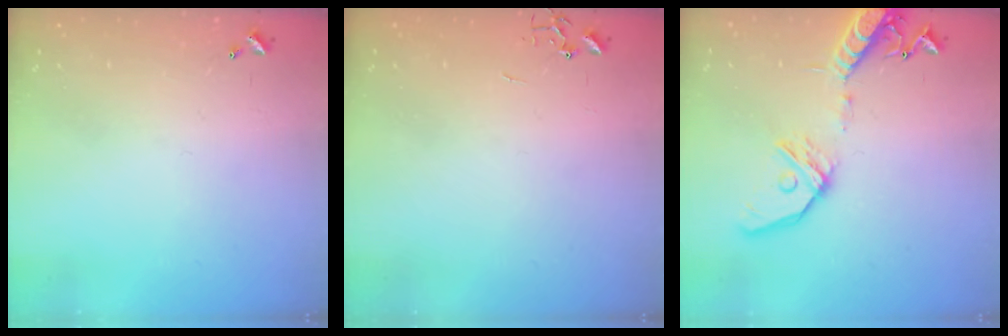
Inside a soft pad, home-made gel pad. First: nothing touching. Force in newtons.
{"total": 0.0}
{"total": 16.0, "press": 15.7, "slide": 3.1}